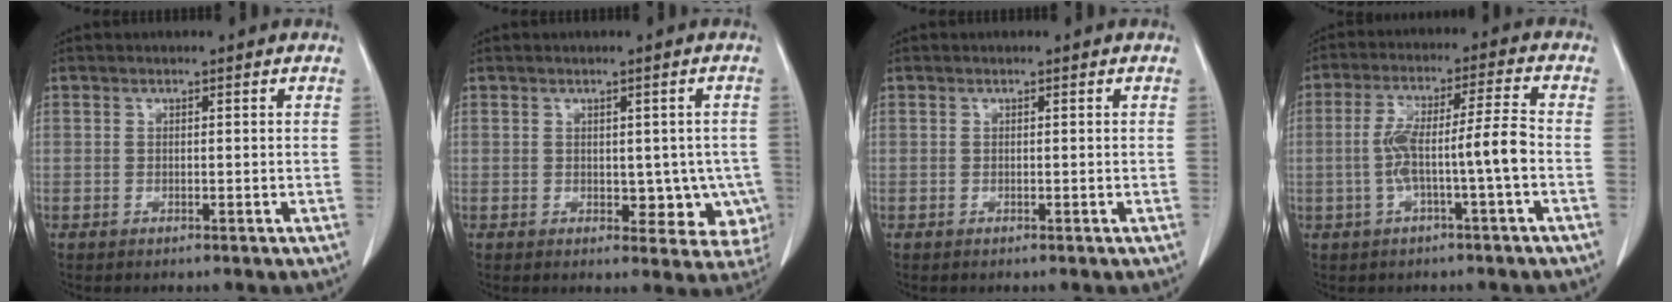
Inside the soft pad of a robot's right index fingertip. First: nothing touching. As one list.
[{"total": 6.7, "force": [-1.0, 4.4, 5.0], "torque": [-0.032, 0.009, -0.002]}, {"total": 0.0}, {"total": 8.4, "force": [-1.9, -0.2, 8.2], "torque": [-0.155, 0.026, -0.029]}]